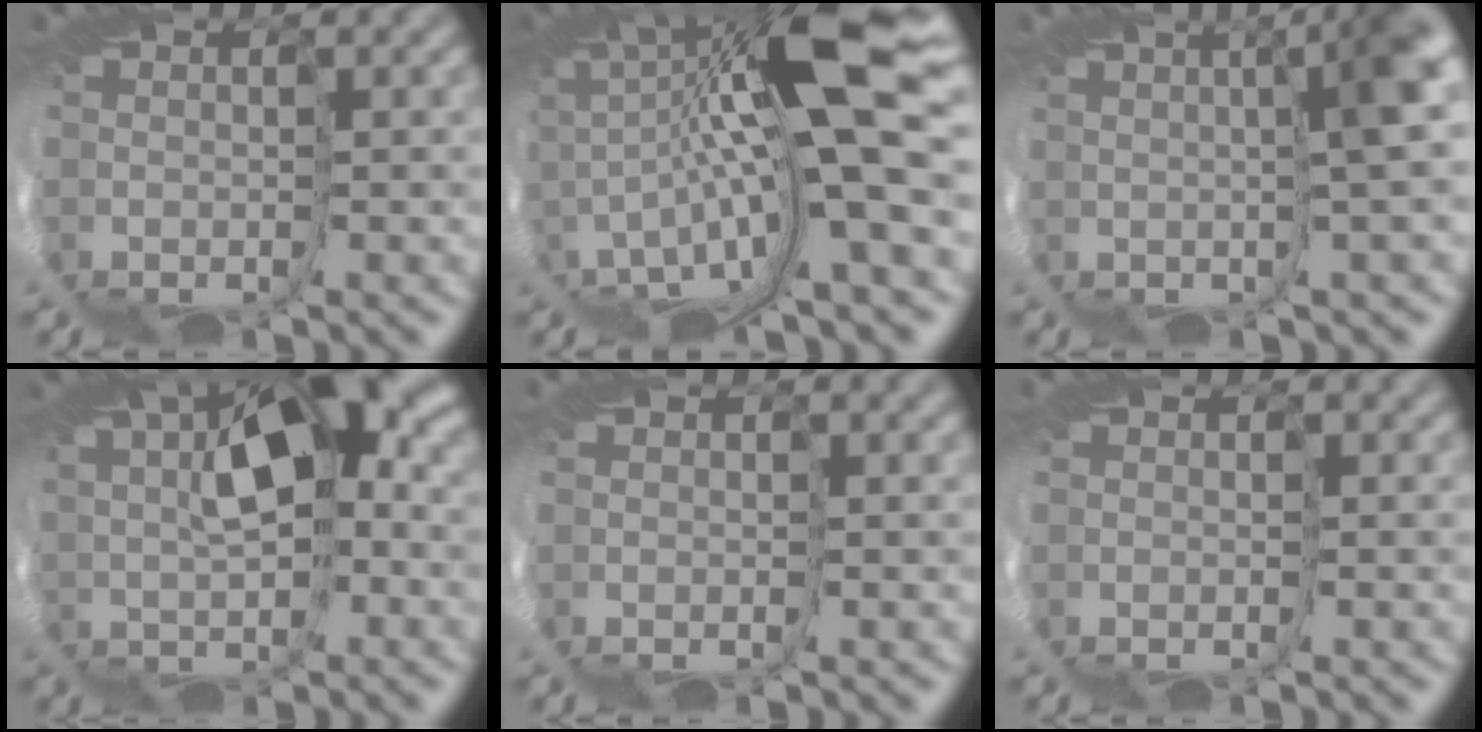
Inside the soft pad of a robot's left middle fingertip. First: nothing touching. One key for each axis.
{"total": 12.7, "fx": 3.8, "fy": -0.1, "fz": 12.1, "tx": -0.217, "ty": 0.011, "tz": 0.060}
{"total": 6.0, "fx": 1.7, "fy": -1.6, "fz": 5.5, "tx": -0.080, "ty": 0.003, "tz": 0.021}
{"total": 7.0, "fx": 4.7, "fy": 0.1, "fz": 5.2, "tx": -0.089, "ty": 0.023, "tz": 0.067}
{"total": 0.6, "fx": 0.4, "fy": -0.4, "fz": 0.3, "tx": -0.005, "ty": 0.001, "tz": 0.009}
{"total": 0.0}